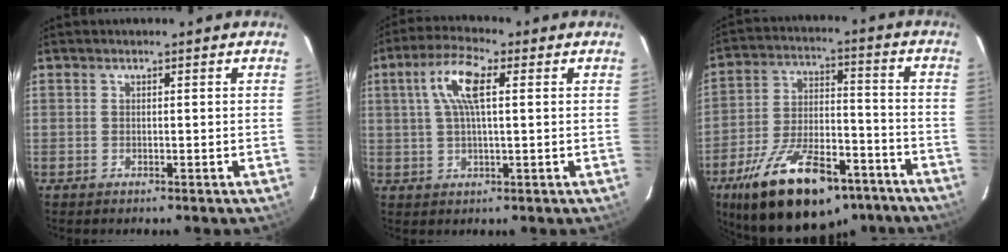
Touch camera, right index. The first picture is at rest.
{"total": 8.1, "force": [2.2, 2.4, 7.4], "torque": [-0.148, 0.017, 0.041]}
{"total": 24.2, "force": [-16.5, 9.7, 14.8], "torque": [-0.260, -0.010, -0.246]}